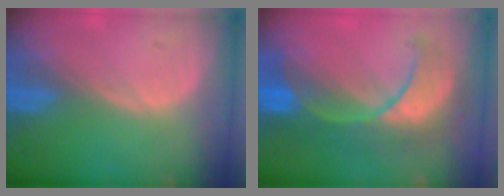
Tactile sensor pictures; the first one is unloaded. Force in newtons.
{"total": 9.1, "press": 9.1, "slide": 0.6}